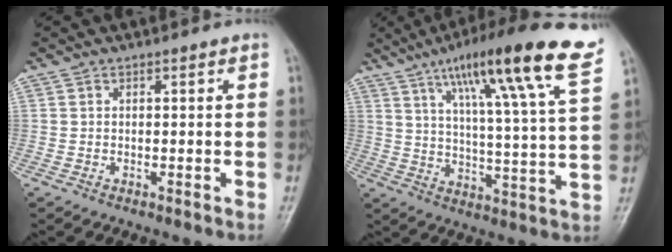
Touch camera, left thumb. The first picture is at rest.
{"total": 21.0, "force": [12.9, 1.5, 16.5], "torque": [-0.237, -0.037, 0.188]}